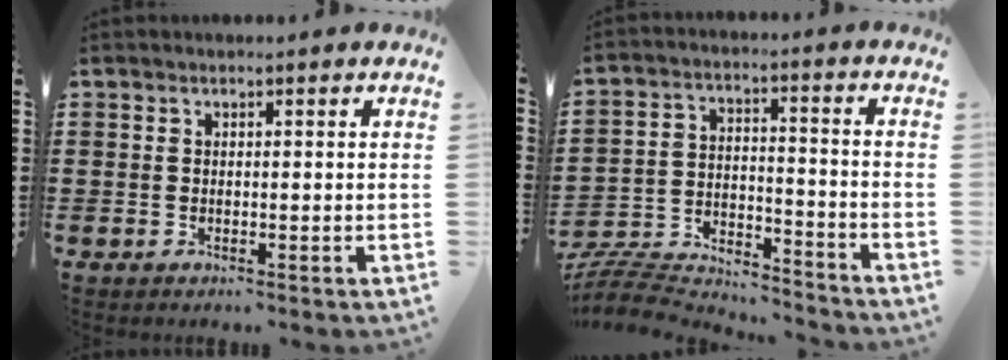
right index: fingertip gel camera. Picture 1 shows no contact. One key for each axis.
{"total": 6.9, "fx": -6.7, "fy": 1.1, "fz": 1.1, "tx": -0.039, "ty": -0.003, "tz": -0.140}